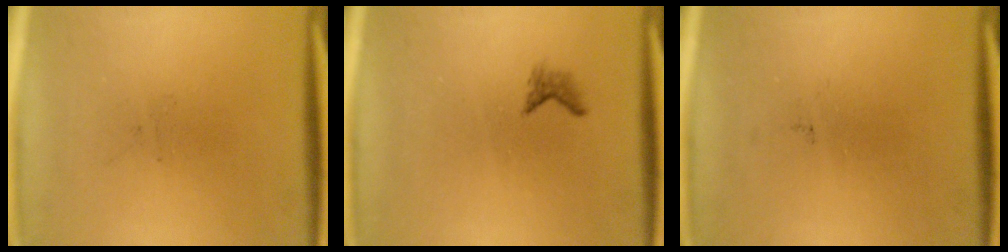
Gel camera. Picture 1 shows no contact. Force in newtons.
{"total": 1.0}
{"total": 0.0}